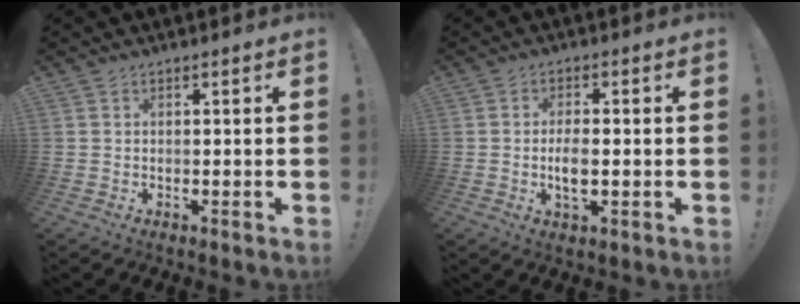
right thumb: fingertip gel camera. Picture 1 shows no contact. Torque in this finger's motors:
{"motor_torque": [0.00, 0.40, 0.11, 0.30, 0.04]}